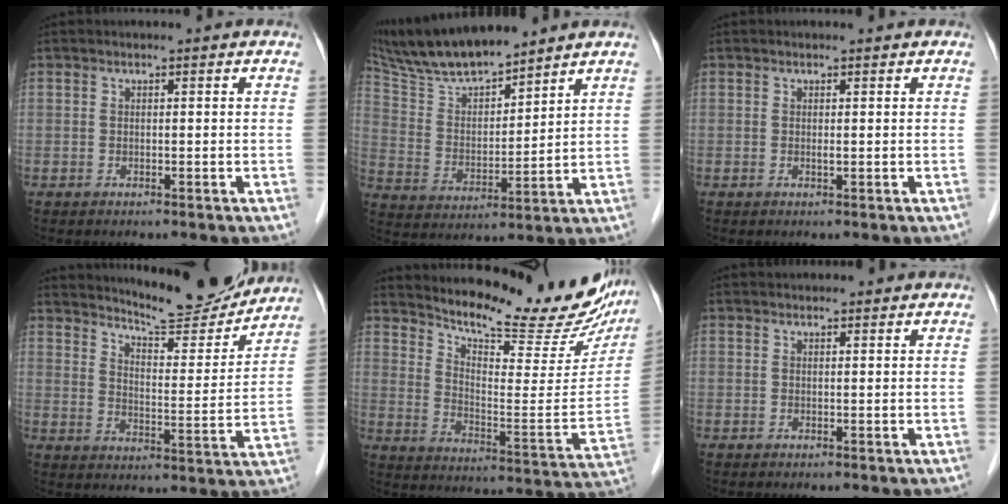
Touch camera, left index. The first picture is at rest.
{"total": 13.2, "force": [12.0, 1.7, 5.4], "torque": [-0.113, 0.011, 0.230]}
{"total": 0.5, "force": [0.2, 0.1, 0.5], "torque": [-0.013, -0.001, 0.002]}
{"total": 15.0, "force": [14.3, 1.4, 4.4], "torque": [-0.068, -0.027, 0.197]}
{"total": 21.8, "force": [19.3, 4.4, 9.1], "torque": [-0.139, -0.055, 0.256]}
{"total": 2.6, "force": [2.4, 0.7, 0.5], "torque": [-0.007, 0.024, 0.030]}